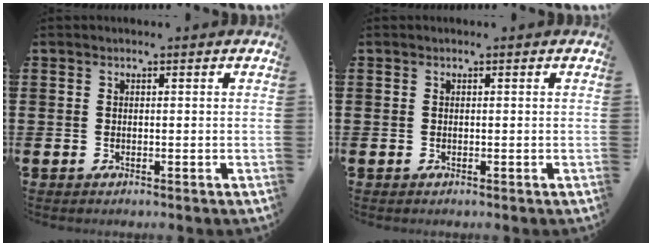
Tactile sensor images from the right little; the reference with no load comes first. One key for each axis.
{"total": 0.0}